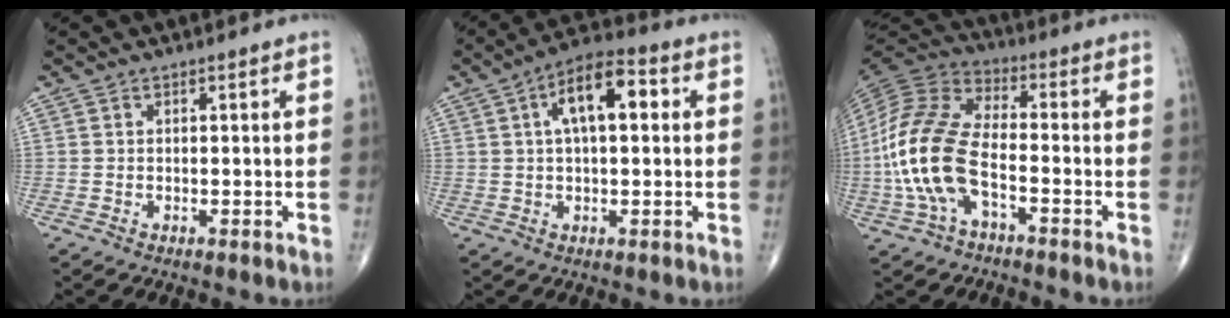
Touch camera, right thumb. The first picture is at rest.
{"total": 10.8, "force": [2.7, 4.8, 9.3], "torque": [-0.146, 0.022, 0.035]}
{"total": 16.0, "force": [-4.2, 7.8, 13.4], "torque": [-0.287, 0.032, -0.086]}